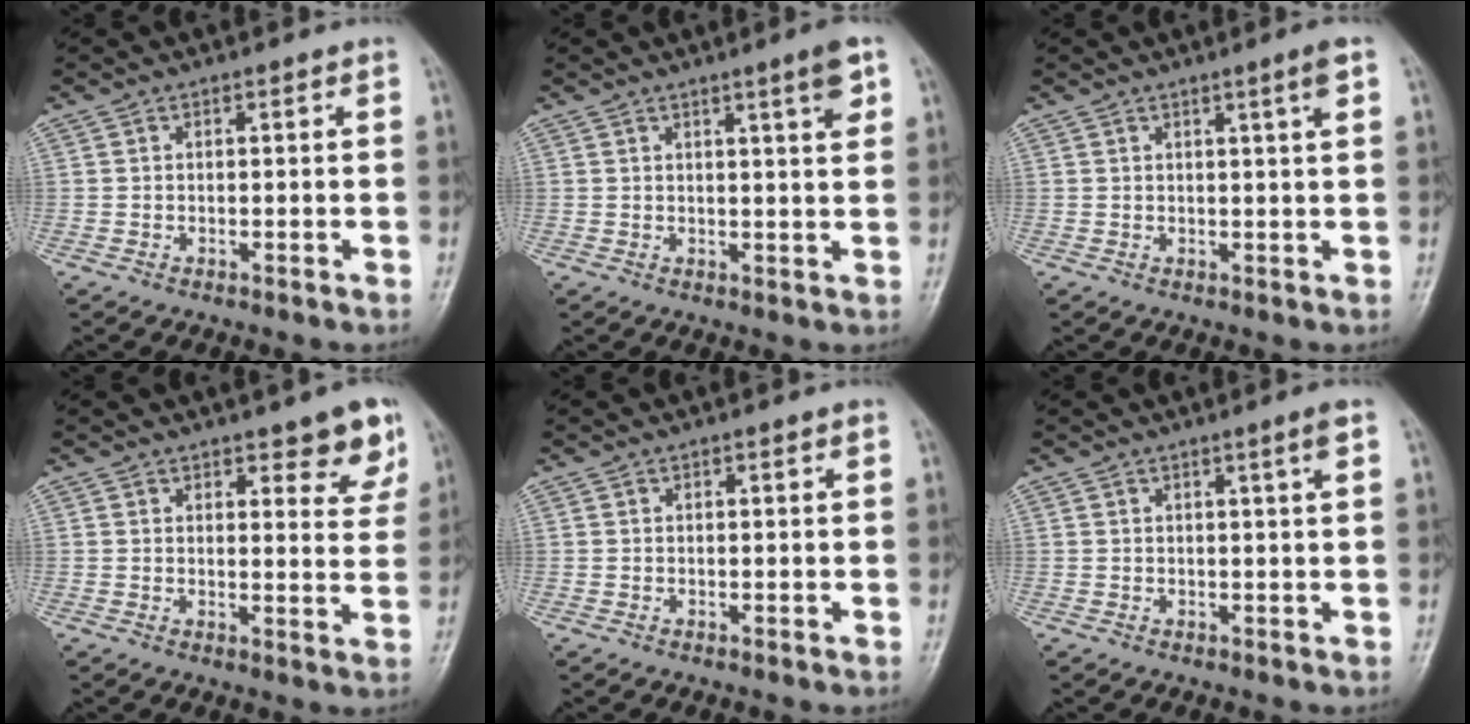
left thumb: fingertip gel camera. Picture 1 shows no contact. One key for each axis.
{"total": 7.0, "fx": 3.6, "fy": 1.9, "fz": 5.6, "tx": -0.056, "ty": -0.013, "tz": 0.042}
{"total": 2.9, "fx": 1.4, "fy": -0.4, "fz": 2.5, "tx": -0.040, "ty": -0.009, "tz": 0.024}
{"total": 7.4, "fx": 4.9, "fy": 2.7, "fz": 4.9, "tx": -0.028, "ty": -0.028, "tz": 0.059}
{"total": 0.9, "fx": 0.5, "fy": 0.2, "fz": 0.7, "tx": -0.009, "ty": 0.001, "tz": 0.006}
{"total": 2.3, "fx": 1.1, "fy": -0.4, "fz": 1.9, "tx": -0.031, "ty": -0.008, "tz": 0.020}